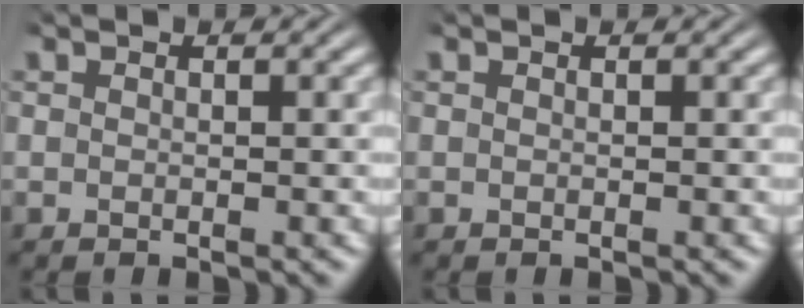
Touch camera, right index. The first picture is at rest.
{"total": 0.0}